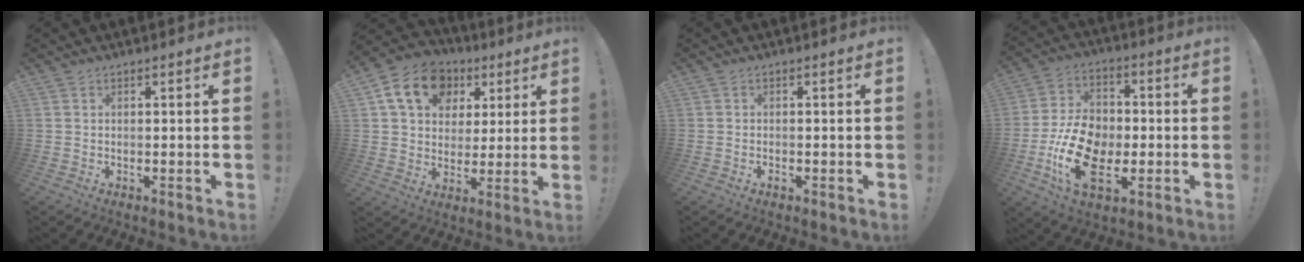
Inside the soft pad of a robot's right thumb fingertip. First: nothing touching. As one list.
[{"total": 16.1, "force": [6.7, 12.2, 8.2], "torque": [-0.120, -0.016, 0.126]}, {"total": 1.1, "force": [-1.0, 0.3, 0.1], "torque": [-0.007, 0.004, -0.016]}, {"total": 18.8, "force": [-5.5, 12.3, 13.1], "torque": [-0.253, 0.025, -0.089]}]